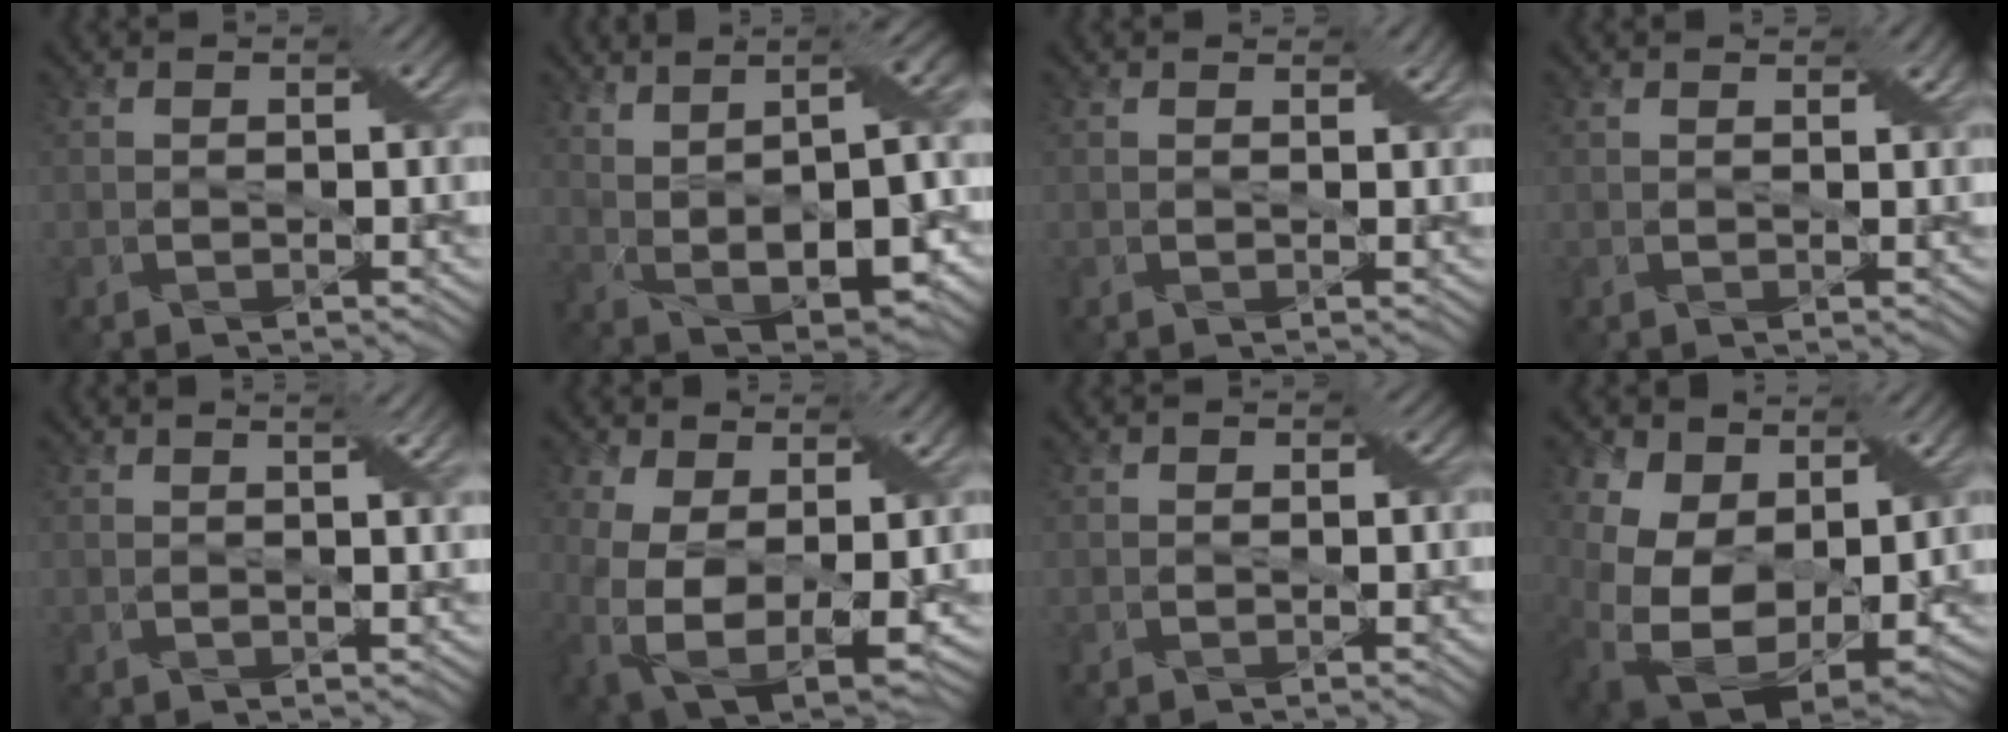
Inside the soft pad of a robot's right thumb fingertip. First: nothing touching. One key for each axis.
{"total": 13.8, "fx": 2.2, "fy": 5.8, "fz": 12.4, "tx": -0.201, "ty": 0.012, "tz": 0.053}
{"total": 1.0, "fx": 0.8, "fy": 0.4, "fz": 0.4, "tx": -0.008, "ty": -0.001, "tz": 0.015}
{"total": 1.4, "fx": 1.1, "fy": 0.6, "fz": 0.6, "tx": -0.015, "ty": -0.001, "tz": 0.021}
{"total": 2.9, "fx": 1.4, "fy": 0.3, "fz": 2.5, "tx": -0.040, "ty": 0.000, "tz": 0.021}
{"total": 12.4, "fx": -0.6, "fy": 7.8, "fz": 9.7, "tx": -0.219, "ty": -0.039, "tz": 0.008}
{"total": 0.7, "fx": 0.1, "fy": 0.6, "fz": 0.2, "tx": -0.005, "ty": -0.002, "tz": -0.001}
{"total": 15.9, "fx": 3.2, "fy": 11.2, "fz": 10.8, "tx": -0.245, "ty": -0.013, "tz": 0.083}